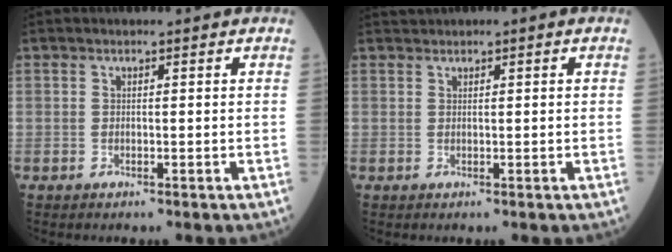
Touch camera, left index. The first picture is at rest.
{"total": 0.7, "force": [0.6, 0.1, 0.4], "torque": [-0.012, 0.021, 0.016]}